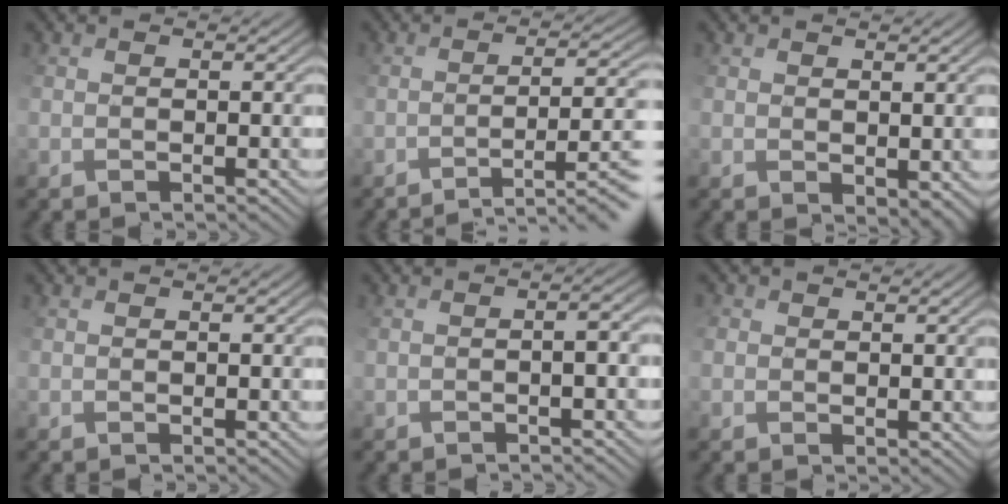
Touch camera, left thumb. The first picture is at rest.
{"total": 7.3, "force": [-4.7, 1.2, 5.4], "torque": [-0.064, 0.011, -0.060]}
{"total": 3.6, "force": [-0.4, 2.5, 2.5], "torque": [-0.055, -0.014, 0.000]}
{"total": 0.0}
{"total": 2.5, "force": [-1.4, 0.5, 2.0], "torque": [-0.002, 0.009, -0.003]}
{"total": 2.1, "force": [0.6, 1.9, 0.7], "torque": [-0.027, 0.003, 0.018]}